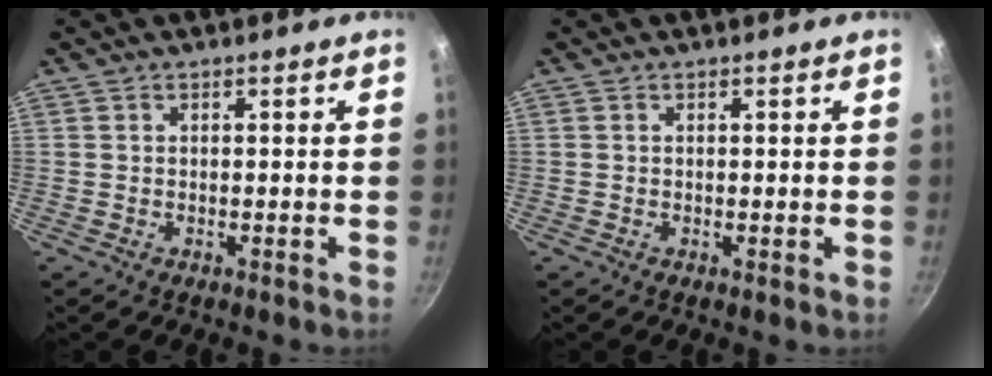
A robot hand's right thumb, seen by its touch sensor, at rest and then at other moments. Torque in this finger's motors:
{"motor_torque": [0.29, 0.18, -0.17, -0.04, 0.02]}